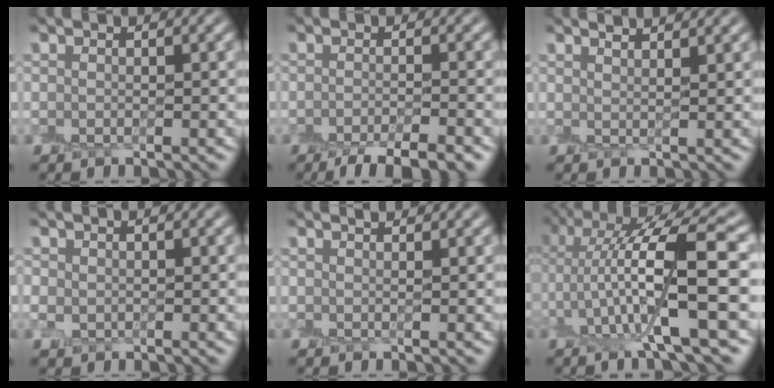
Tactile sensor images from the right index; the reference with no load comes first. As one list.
[{"total": 4.5, "force": [-3.2, 1.1, 3.0], "torque": [-0.034, 0.000, -0.056]}, {"total": 2.8, "force": [2.4, 0.8, 1.2], "torque": [0.009, 0.011, 0.010]}, {"total": 1.3, "force": [0.1, 1.2, 0.4], "torque": [-0.010, 0.003, 0.006]}, {"total": 0.9, "force": [0.7, 0.1, 0.5], "torque": [-0.008, 0.001, 0.008]}, {"total": 10.1, "force": [1.1, 2.6, 9.7], "torque": [-0.168, 0.009, 0.022]}]